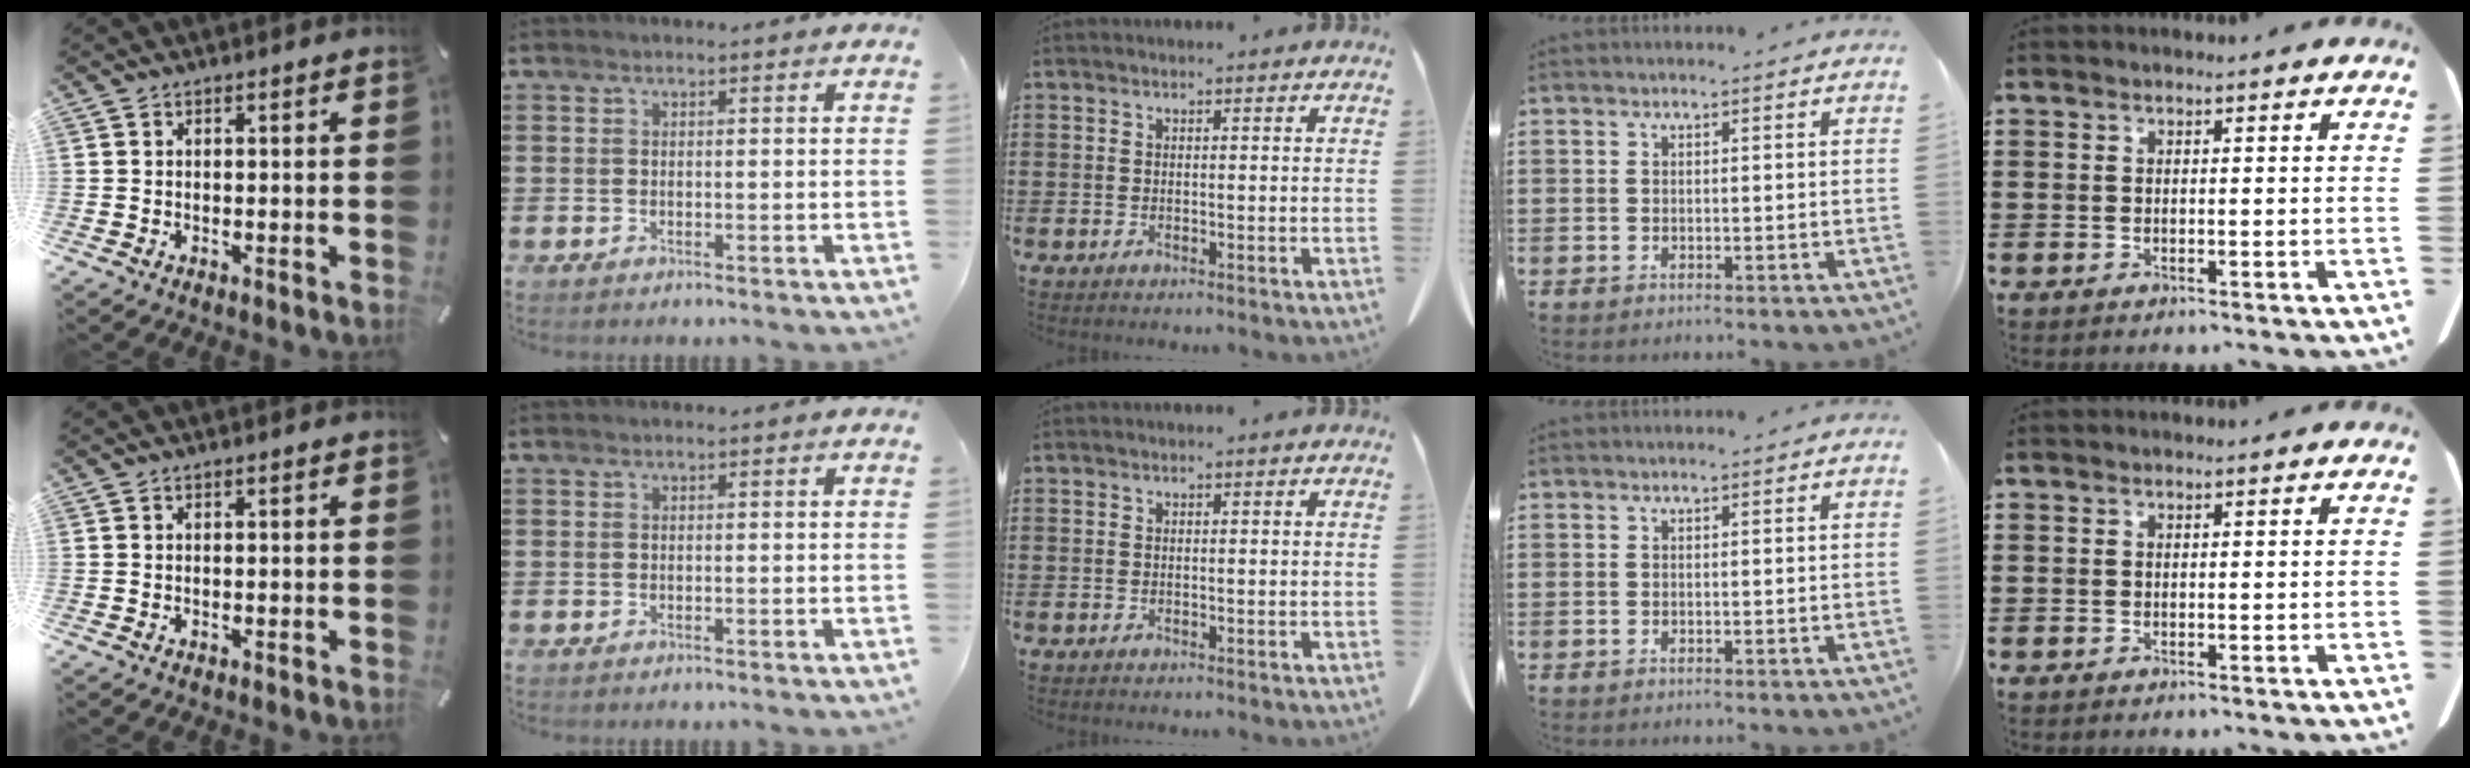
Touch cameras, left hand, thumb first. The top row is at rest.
{}